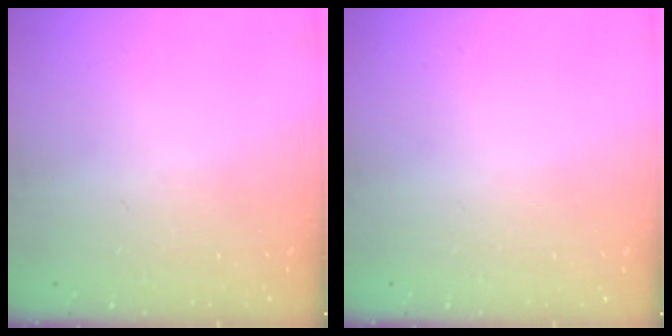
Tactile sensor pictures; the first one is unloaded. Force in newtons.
{"total": 0.0}